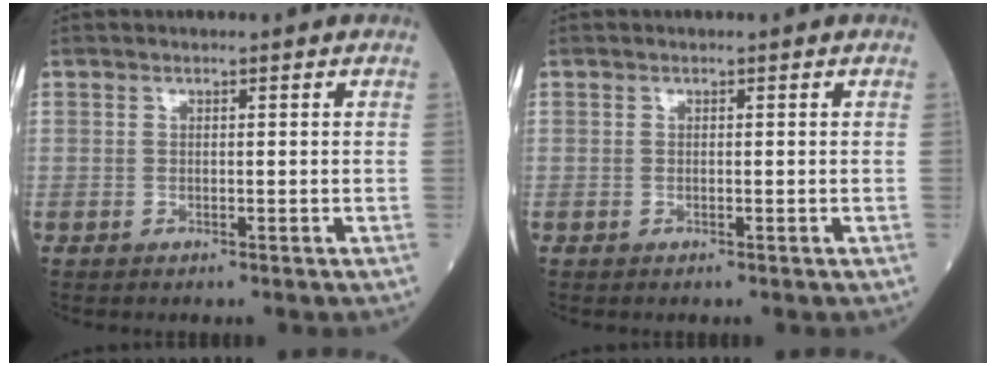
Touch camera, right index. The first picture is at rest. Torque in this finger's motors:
{"motor_torque": [-0.07, -0.03, 0.04, -0.01]}